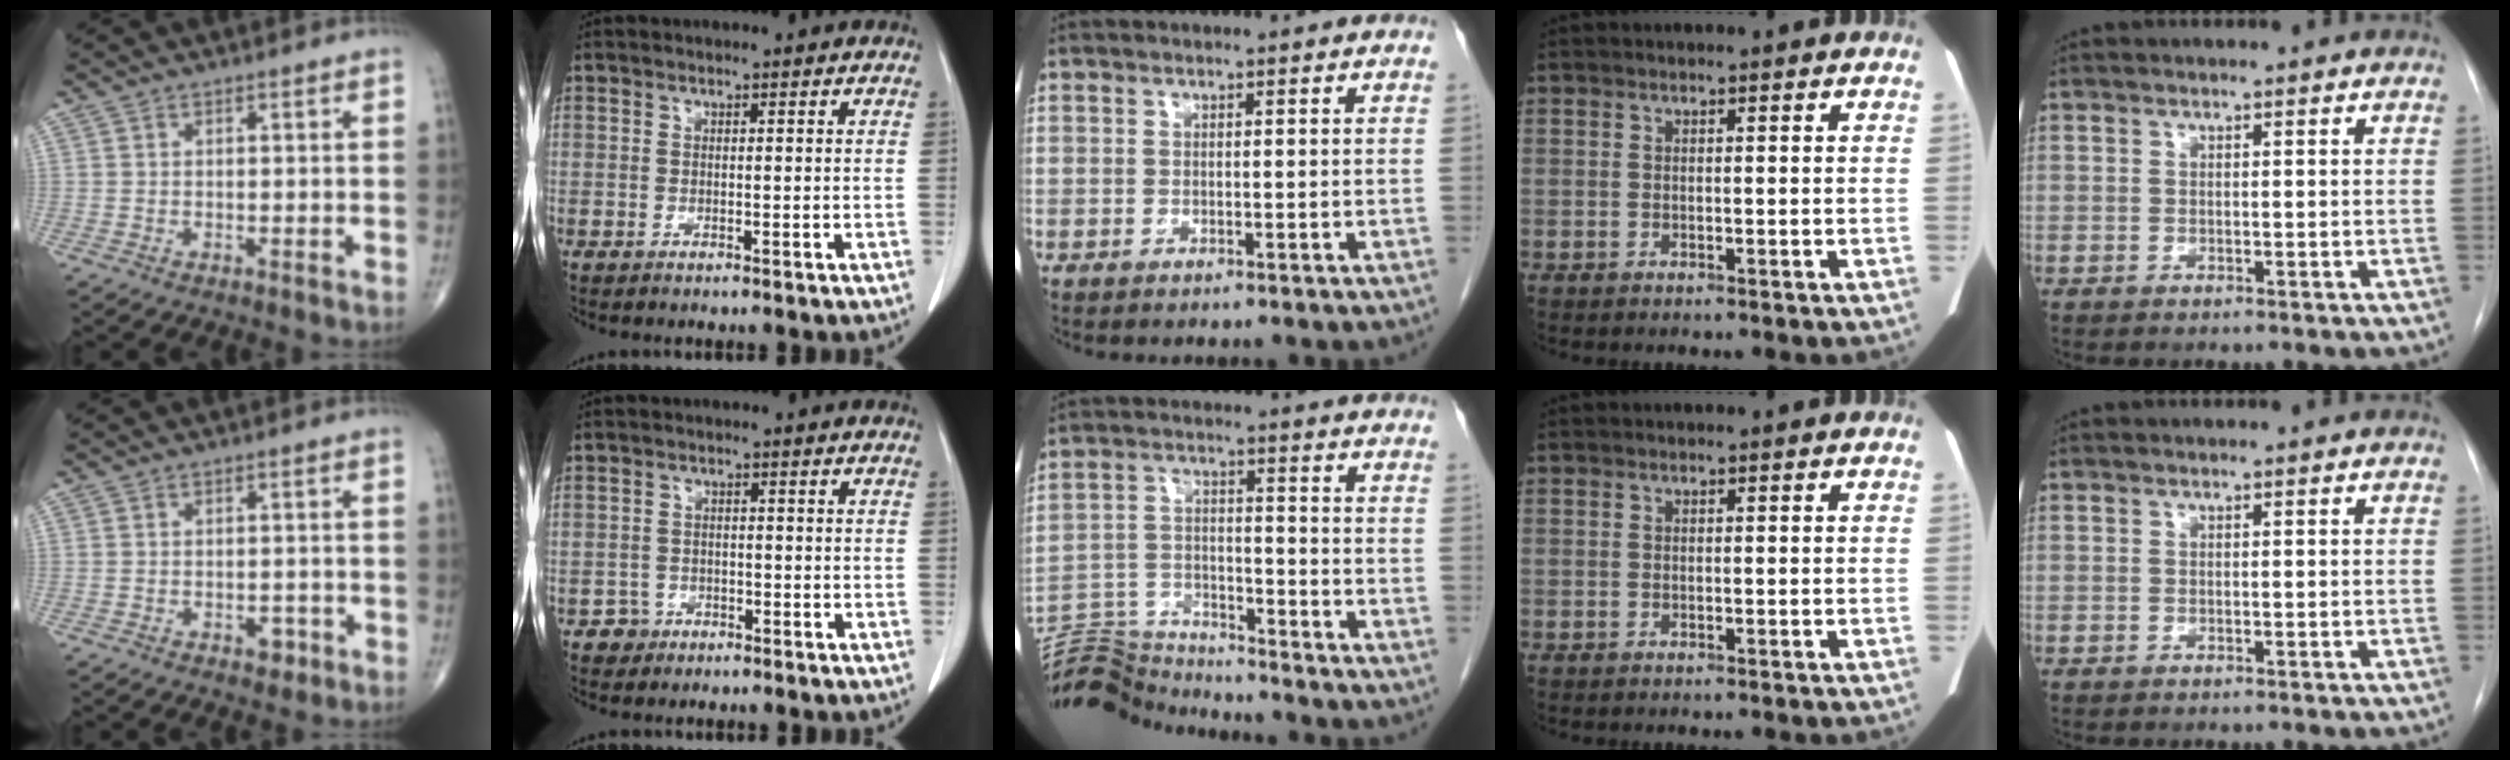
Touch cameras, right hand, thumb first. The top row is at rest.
{"thumb": {"total": 2.5, "force": [-1.3, 1.5, 1.6], "torque": [-0.010, 0.004, -0.014]}, "index": {"total": 2.5, "force": [-1.5, 2.0, -0.3], "torque": [0.008, 0.013, -0.027]}, "middle": {"total": 10.9, "force": [-10.9, 0.1, 0.0], "torque": [-0.002, 0.016, -0.200]}}